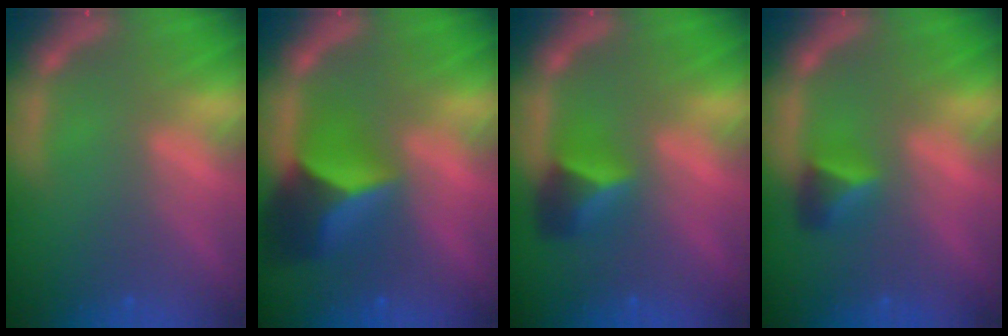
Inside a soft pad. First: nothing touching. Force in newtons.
{"total": 6.9}
{"total": 3.4}
{"total": 2.4}